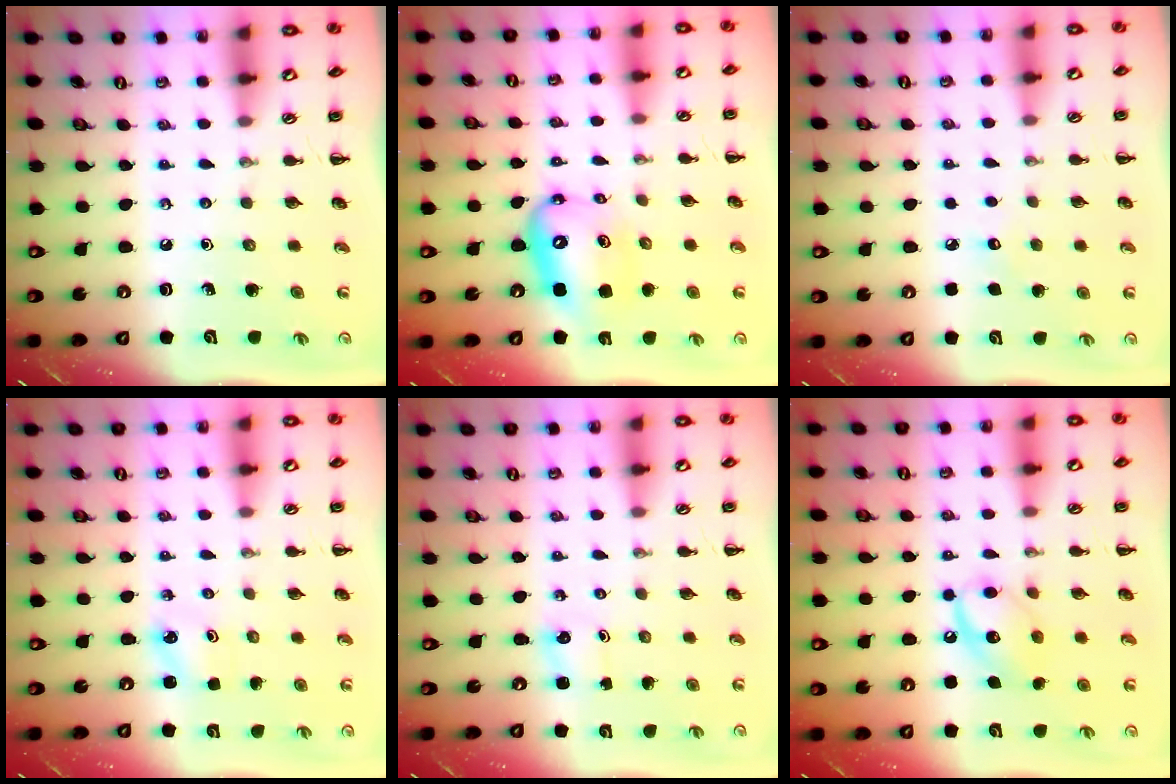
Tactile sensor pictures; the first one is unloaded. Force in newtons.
{"total": 11.9, "press": 11.4, "slide": 3.1}
{"total": 4.4, "press": 4.3, "slide": 1.2}
{"total": 2.0, "press": 2.0, "slide": 0.6}
{"total": 0.9, "press": 0.8, "slide": 0.2}
{"total": 11.7, "press": 11.7, "slide": 1.0}